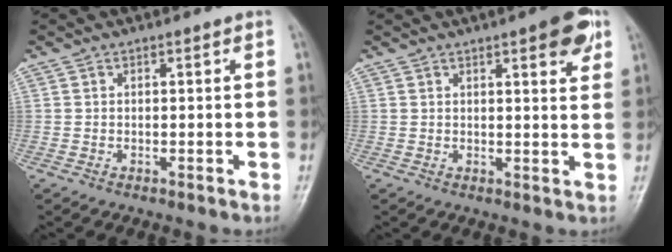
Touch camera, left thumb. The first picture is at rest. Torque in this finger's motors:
{"motor_torque": [1.00, 0.76, 0.55, -0.70, 0.01]}